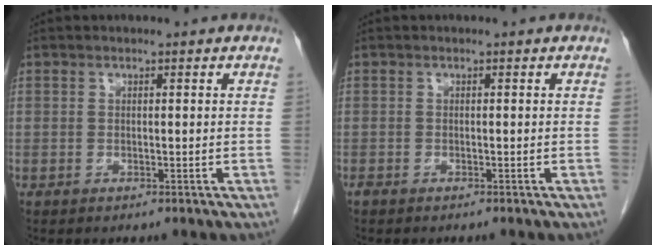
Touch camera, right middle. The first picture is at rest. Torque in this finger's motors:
{"motor_torque": [0.48, -0.29, 0.03, 0.05]}